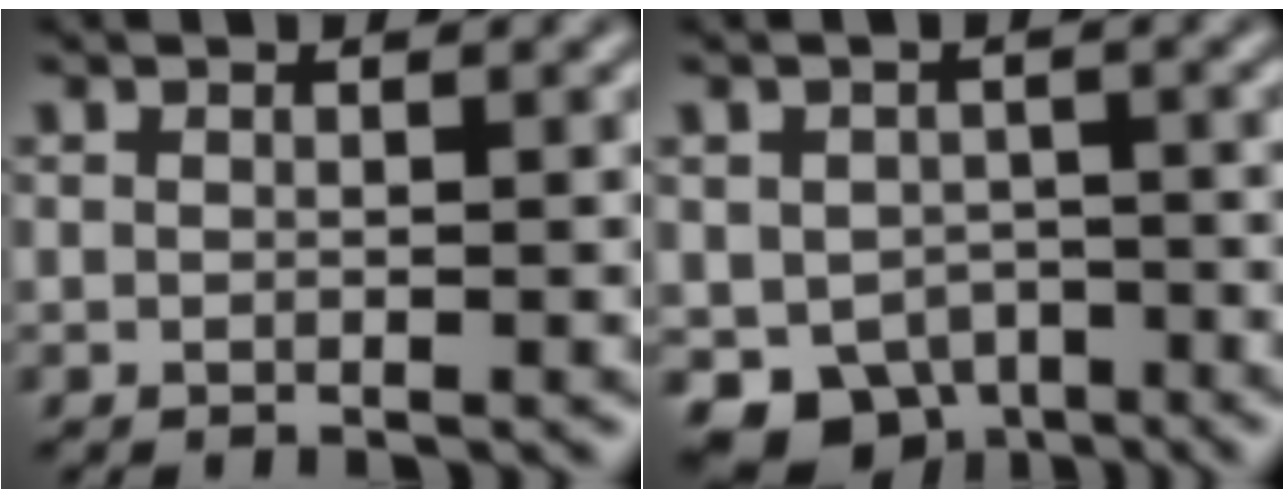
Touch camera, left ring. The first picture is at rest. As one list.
[{"total": 6.0, "force": [-3.1, 4.5, 2.5], "torque": [-0.029, -0.016, -0.044]}]